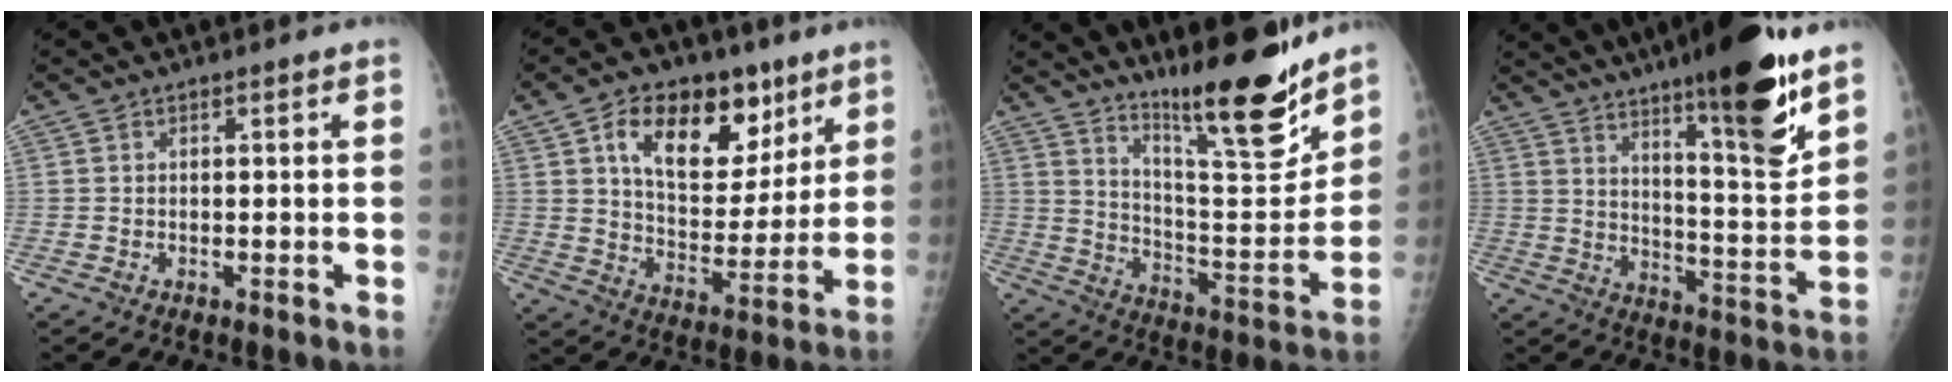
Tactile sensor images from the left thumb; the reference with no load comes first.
{"total": 18.7, "force": [8.9, 11.0, 12.2], "torque": [-0.144, -0.035, 0.148]}
{"total": 18.1, "force": [14.3, 2.8, 10.7], "torque": [-0.126, -0.112, 0.239]}
{"total": 19.7, "force": [12.7, 3.3, 14.8], "torque": [-0.193, -0.080, 0.196]}